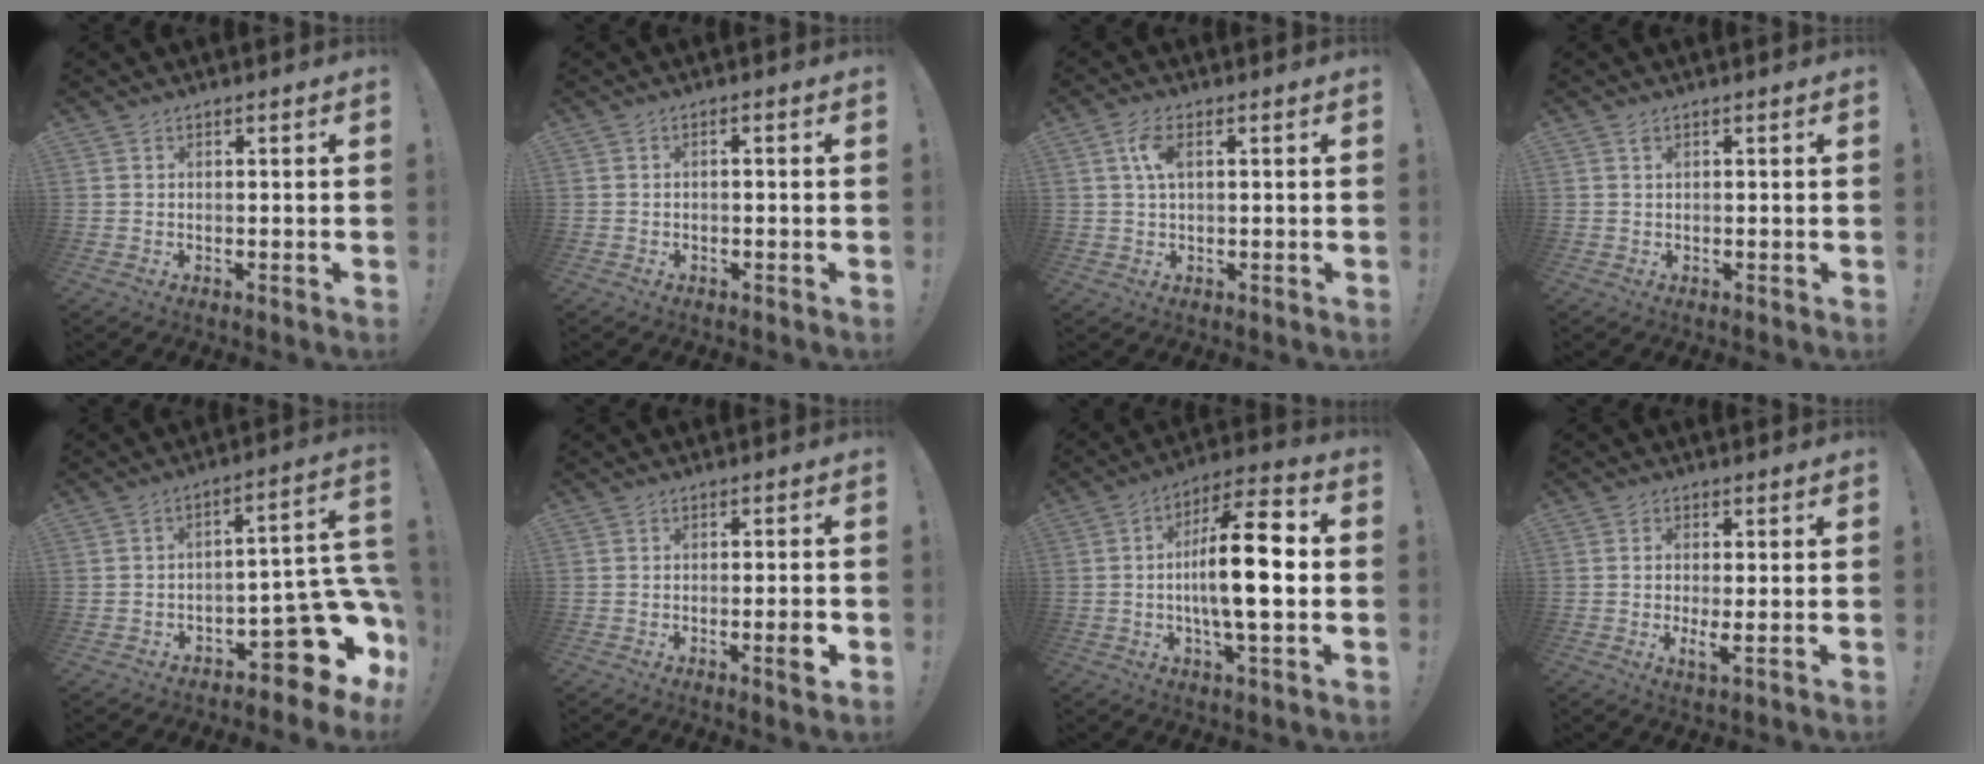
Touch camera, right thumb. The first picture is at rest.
{"total": 1.2, "force": [-0.8, -0.1, 0.8], "torque": [-0.017, 0.003, -0.014]}
{"total": 5.2, "force": [1.5, 2.5, 4.4], "torque": [-0.087, 0.007, 0.027]}
{"total": 0.9, "force": [0.6, 0.4, 0.6], "torque": [-0.020, 0.004, 0.012]}
{"total": 16.5, "force": [-7.2, 6.7, 13.2], "torque": [-0.135, 0.029, -0.104]}
{"total": 3.5, "force": [-1.1, 0.2, 3.3], "torque": [-0.048, -0.004, -0.018]}
{"total": 17.4, "force": [-1.1, 4.8, 16.7], "torque": [-0.277, 0.003, -0.026]}
{"total": 3.5, "force": [0.1, 0.1, 3.5], "torque": [-0.059, -0.017, 0.000]}